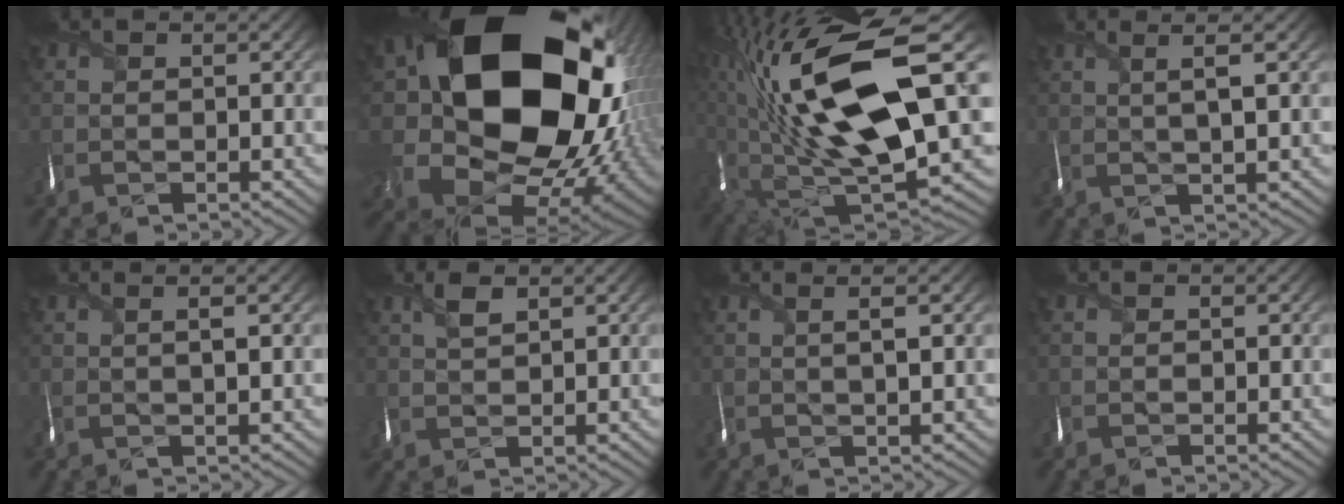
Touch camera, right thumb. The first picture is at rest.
{"total": 22.8, "force": [5.5, 17.6, 13.4], "torque": [-0.314, -0.055, 0.145]}
{"total": 21.4, "force": [5.3, 10.0, 18.2], "torque": [-0.381, -0.026, 0.100]}
{"total": 3.7, "force": [1.2, 0.3, 3.5], "torque": [-0.064, 0.011, 0.020]}
{"total": 2.2, "force": [0.6, 0.2, 2.1], "torque": [-0.031, 0.010, 0.005]}
{"total": 2.5, "force": [1.5, 1.0, 1.7], "torque": [-0.042, 0.002, 0.033]}
{"total": 2.9, "force": [0.8, 0.2, 2.8], "torque": [-0.044, 0.010, 0.012]}
{"total": 0.0}